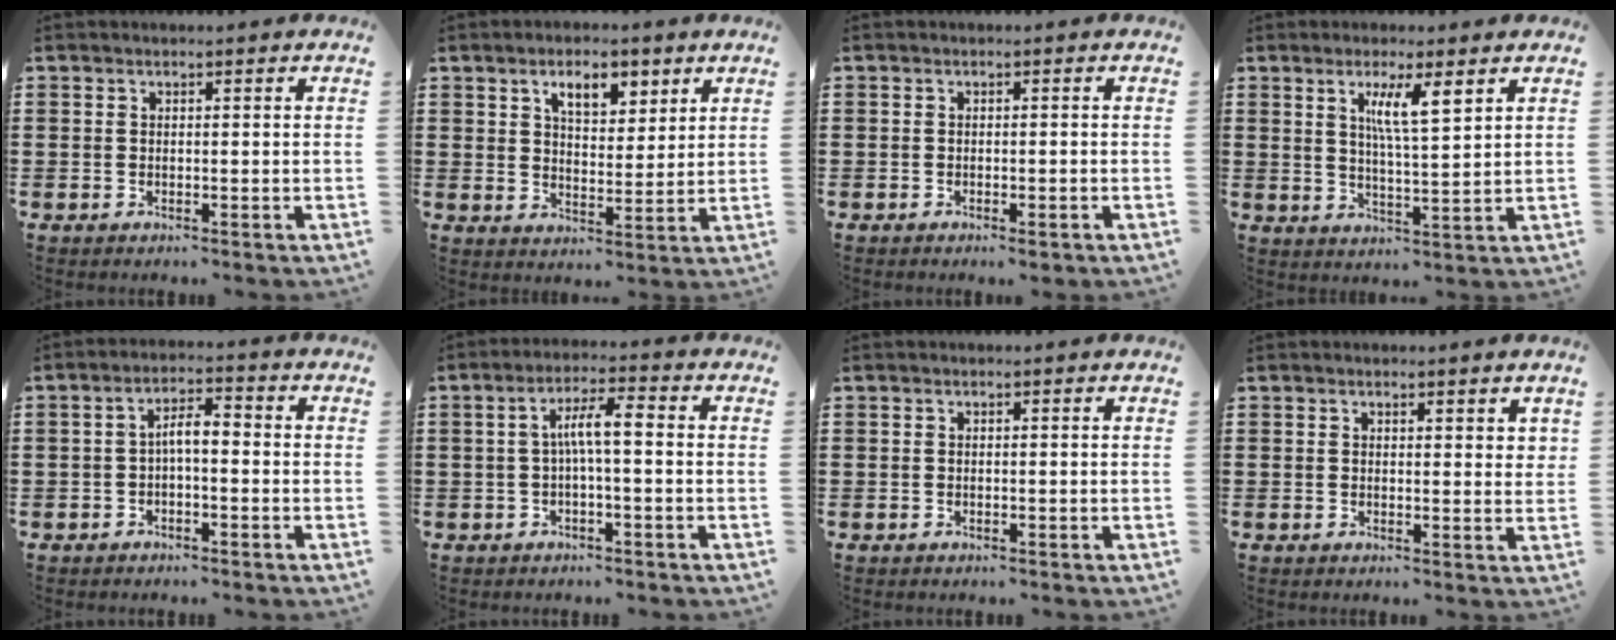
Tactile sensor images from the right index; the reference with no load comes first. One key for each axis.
{"total": 5.8, "fx": 3.5, "fy": 2.8, "fz": 3.6, "tx": -0.059, "ty": 0.002, "tz": 0.057}
{"total": 0.7, "fx": -0.6, "fy": 0.1, "fz": 0.5, "tx": -0.011, "ty": -0.003, "tz": -0.010}
{"total": 5.8, "fx": 2.8, "fy": 0.9, "fz": 4.9, "tx": -0.098, "ty": 0.001, "tz": 0.044}
{"total": 3.5, "fx": -0.7, "fy": 1.1, "fz": 3.2, "tx": -0.061, "ty": 0.011, "tz": -0.016}
{"total": 5.3, "fx": -0.1, "fy": 1.0, "fz": 5.2, "tx": -0.104, "ty": 0.007, "tz": -0.010}
{"total": 0.0}
{"total": 1.3, "fx": 1.2, "fy": 0.5, "fz": 0.4, "tx": -0.001, "ty": 0.001, "tz": 0.020}